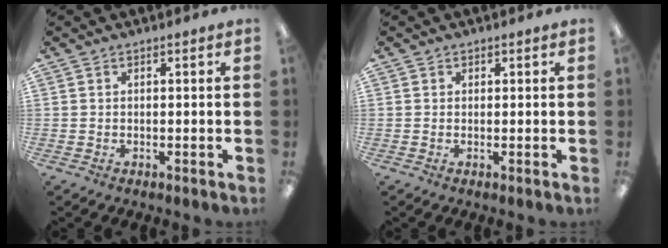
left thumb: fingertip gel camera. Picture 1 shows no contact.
{"total": 0.6, "force": [0.0, 0.5, -0.2], "torque": [0.004, 0.002, 0.000]}